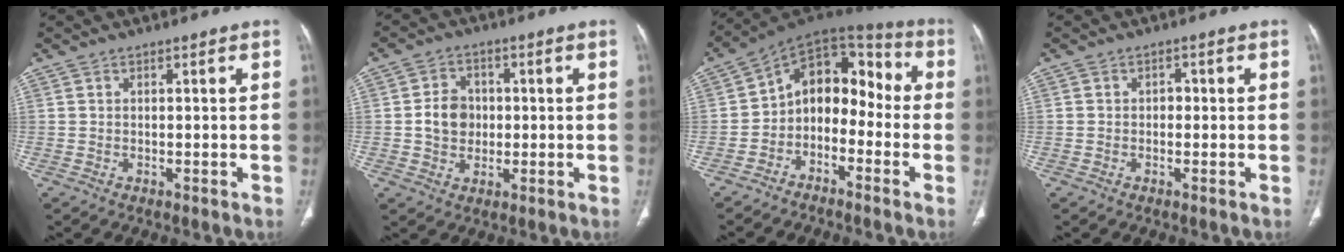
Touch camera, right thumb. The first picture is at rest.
{"total": 6.5, "force": [0.0, 5.5, 3.5], "torque": [-0.037, 0.008, -0.003]}
{"total": 13.0, "force": [-3.3, 9.2, 8.6], "torque": [-0.090, 0.084, -0.070]}
{"total": 1.3, "force": [-0.2, 1.0, 0.7], "torque": [-0.003, 0.005, -0.008]}